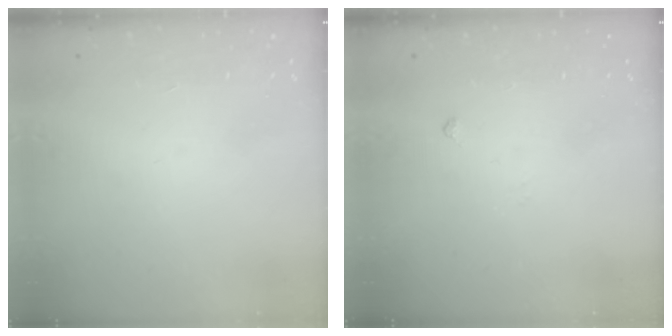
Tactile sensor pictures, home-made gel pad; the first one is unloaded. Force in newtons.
{"total": 3.5, "press": 3.4, "slide": 0.6}